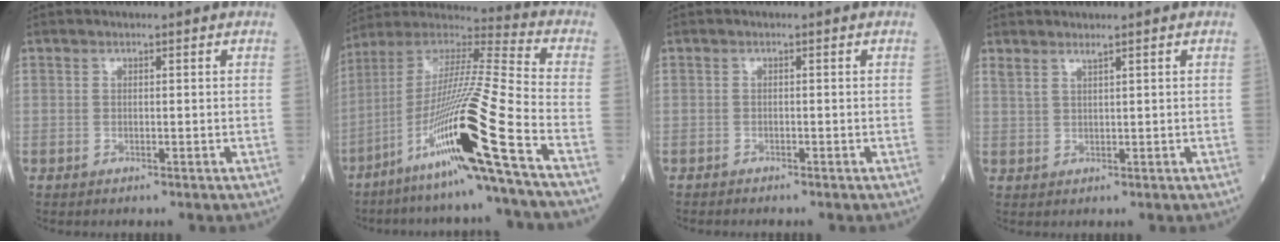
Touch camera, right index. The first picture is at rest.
{"total": 21.1, "force": [-10.0, -1.6, 18.5], "torque": [-0.370, -0.032, -0.194]}
{"total": 0.7, "force": [-0.7, 0.1, 0.0], "torque": [-0.005, -0.001, -0.016]}
{"total": 1.7, "force": [1.5, -0.1, 0.8], "torque": [-0.020, 0.002, 0.034]}